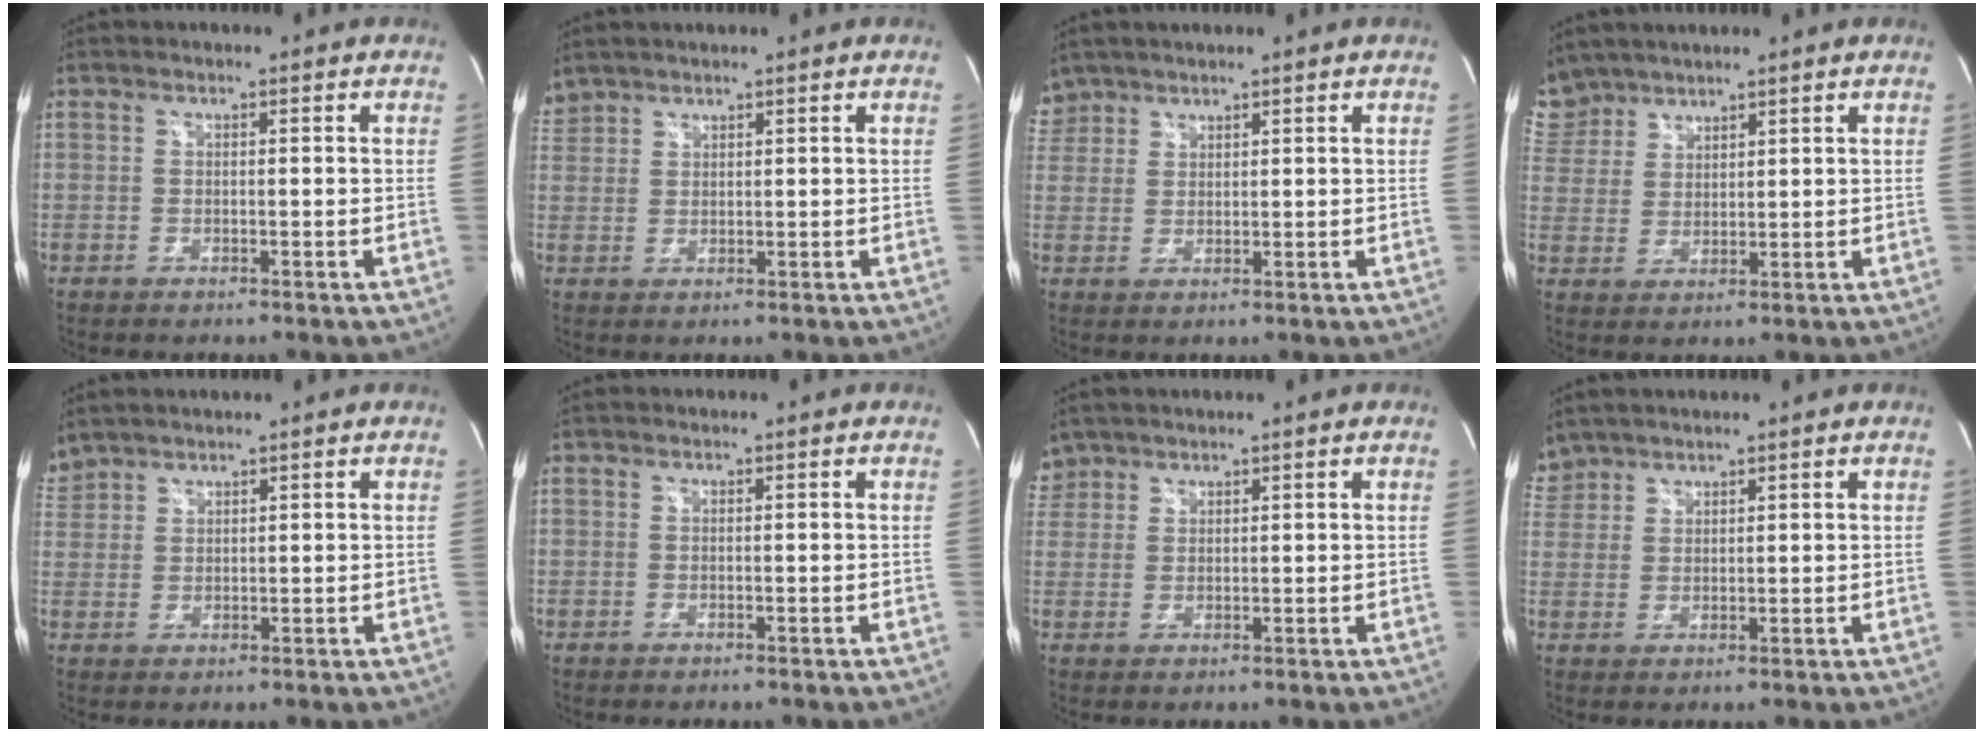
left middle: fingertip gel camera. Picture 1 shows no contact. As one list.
[{"total": 2.9, "force": [2.8, 0.9, 0.0], "torque": [-0.009, 0.019, 0.058]}, {"total": 3.9, "force": [3.3, 2.1, -0.3], "torque": [0.007, 0.013, 0.068]}, {"total": 7.0, "force": [6.3, 3.2, 0.1], "torque": [-0.010, 0.012, 0.136]}, {"total": 3.6, "force": [3.5, 1.0, 0.3], "torque": [-0.020, 0.021, 0.077]}, {"total": 0.0}, {"total": 3.4, "force": [2.9, 1.8, -0.2], "torque": [0.004, 0.012, 0.059]}, {"total": 4.1, "force": [3.8, 1.8, -0.1], "torque": [-0.002, 0.017, 0.081]}]